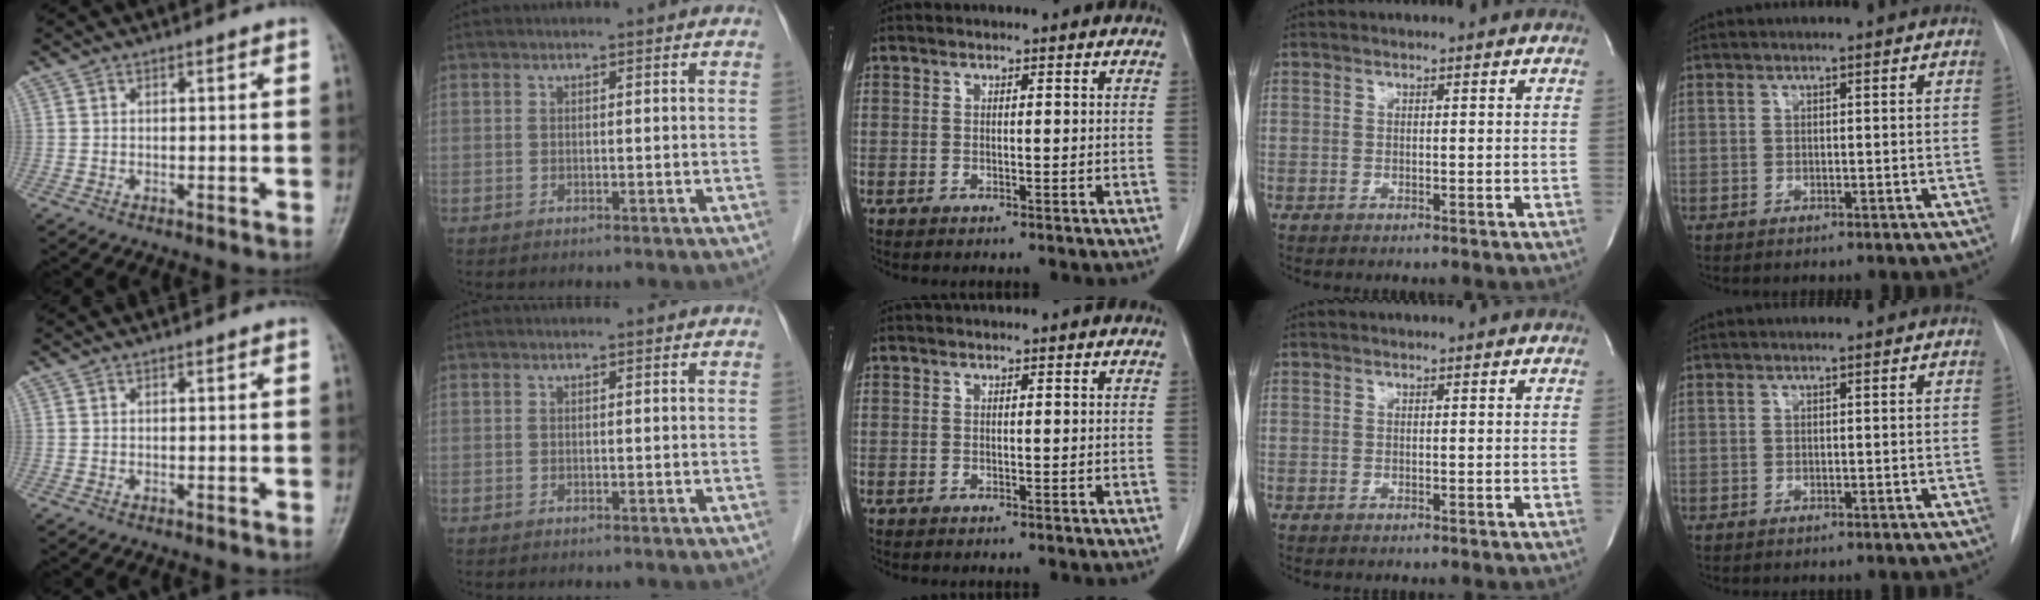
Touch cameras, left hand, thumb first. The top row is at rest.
{}